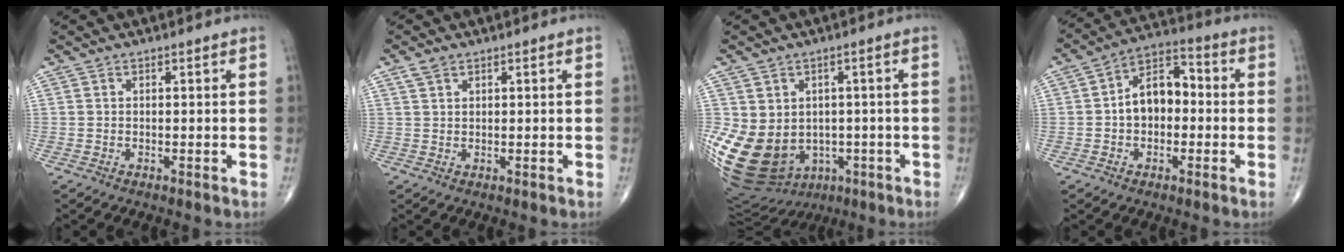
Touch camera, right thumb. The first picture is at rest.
{"total": 1.9, "force": [1.2, 1.0, 1.0], "torque": [-0.022, 0.007, 0.026]}
{"total": 17.7, "force": [-3.1, 14.5, 9.6], "torque": [-0.189, 0.009, -0.017]}
{"total": 10.0, "force": [-0.5, 6.7, 7.4], "torque": [-0.099, 0.036, -0.024]}